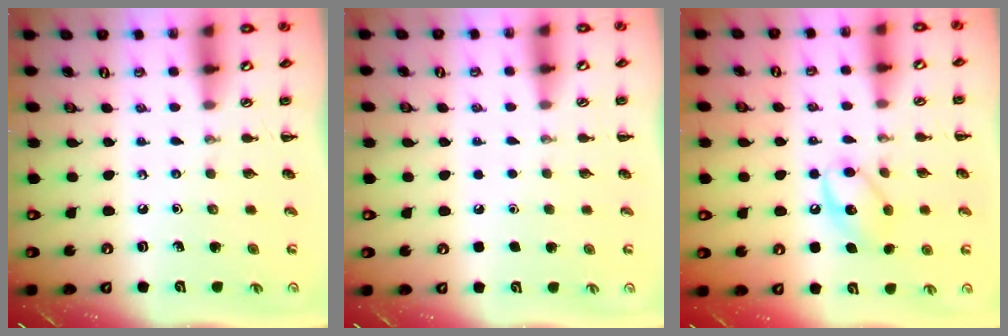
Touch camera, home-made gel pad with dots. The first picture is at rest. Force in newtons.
{"total": 1.7, "press": 1.7, "slide": 0.1}
{"total": 10.7, "press": 10.6, "slide": 1.2}